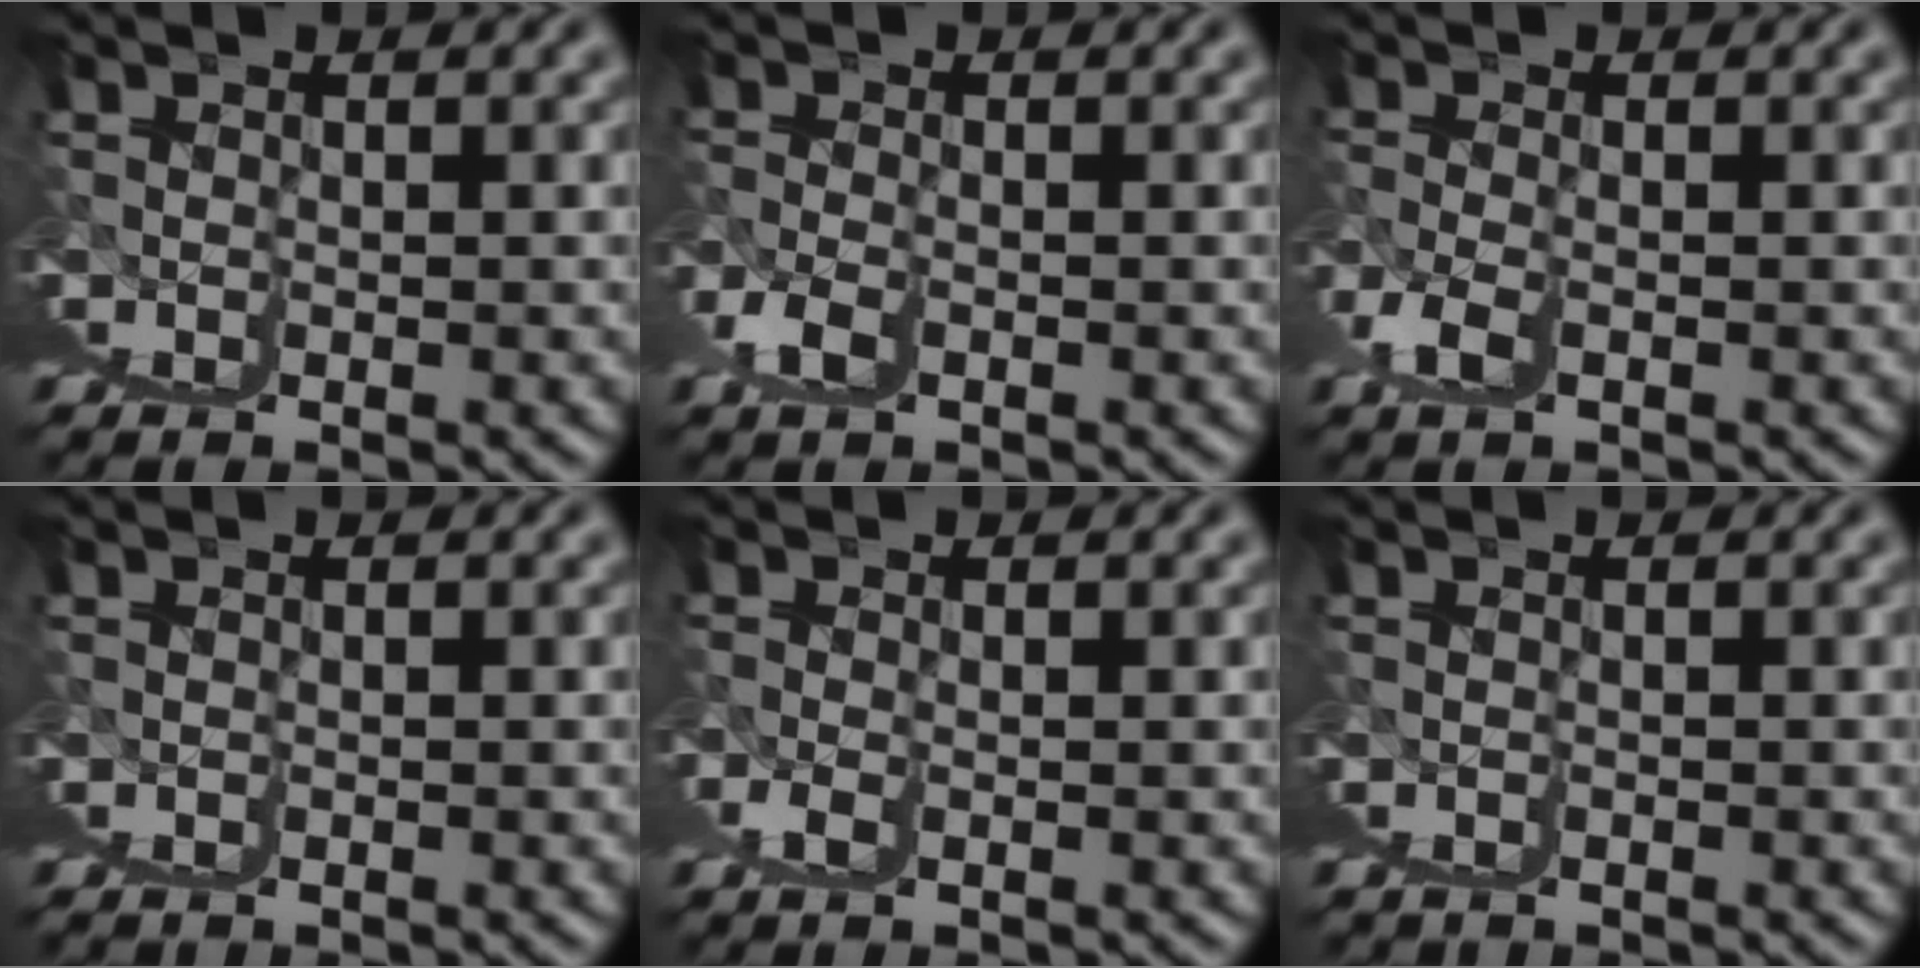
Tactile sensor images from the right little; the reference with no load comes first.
{"total": 2.9, "force": [-0.1, -2.6, -1.1], "torque": [0.015, -0.004, 0.012]}
{"total": 2.2, "force": [0.3, -2.1, -0.6], "torque": [0.007, 0.001, 0.016]}
{"total": 0.8, "force": [-0.1, -0.8, -0.3], "torque": [0.009, 0.001, 0.000]}
{"total": 2.2, "force": [-0.7, -1.9, -0.9], "torque": [0.015, -0.003, 0.001]}
{"total": 1.8, "force": [0.0, -1.6, -0.9], "torque": [0.024, 0.003, 0.001]}